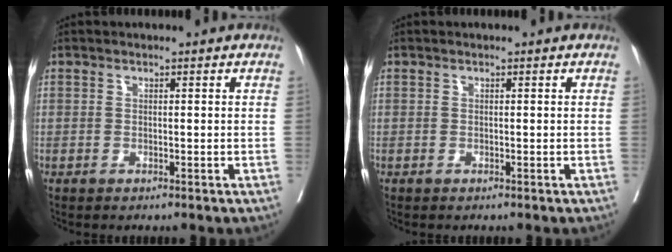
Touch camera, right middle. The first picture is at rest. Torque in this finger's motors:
{"motor_torque": [0.04, -0.04, 0.00, 0.01]}